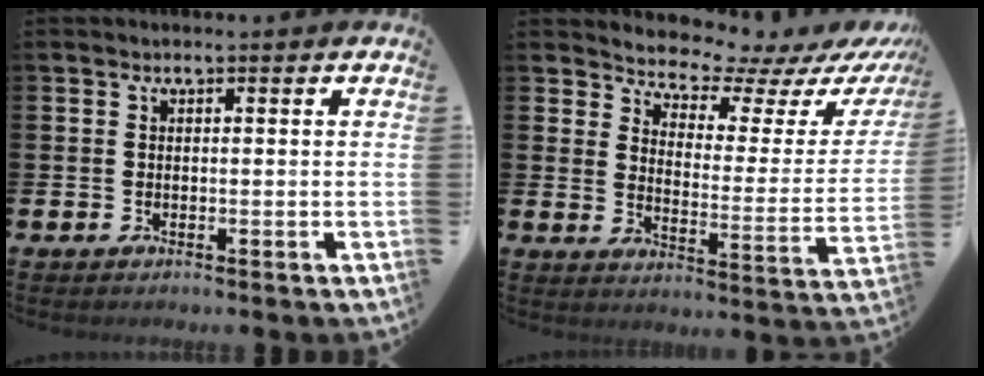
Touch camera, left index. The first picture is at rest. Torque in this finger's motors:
{"motor_torque": [1.13, -1.01, 0.23, 0.03]}